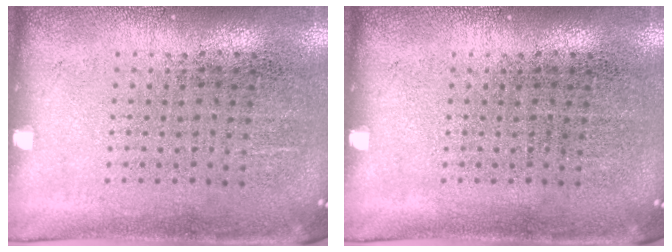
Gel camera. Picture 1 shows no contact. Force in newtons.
{"total": 0.0}